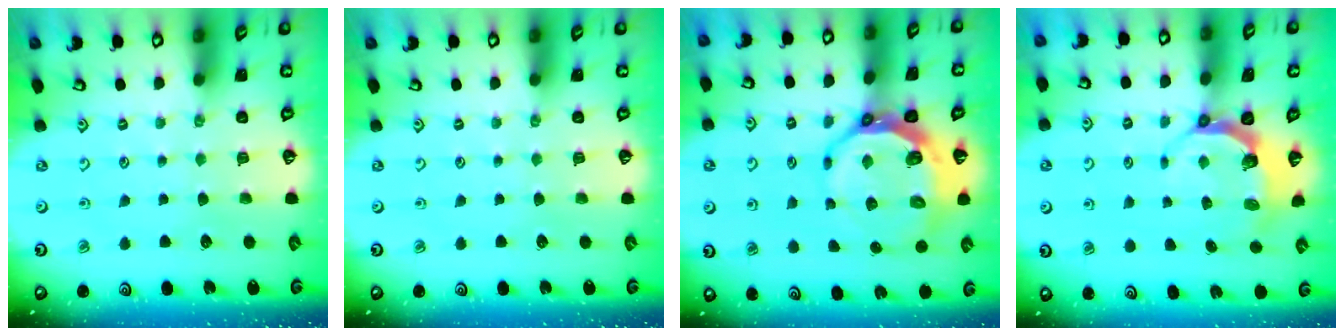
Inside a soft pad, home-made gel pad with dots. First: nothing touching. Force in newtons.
{"total": 0.0}
{"total": 11.0, "press": 10.1, "slide": 4.3}
{"total": 5.4, "press": 4.3, "slide": 3.2}